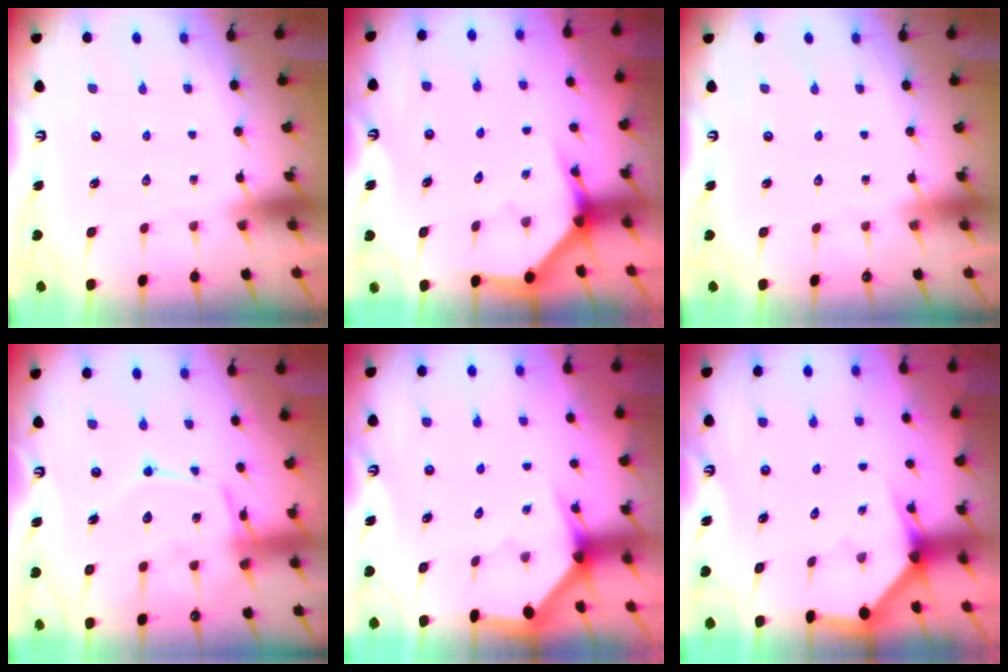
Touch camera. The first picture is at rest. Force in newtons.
{"total": 3.8, "press": 3.8, "slide": 0.2}
{"total": 0.0}
{"total": 14.6, "press": 14.6, "slide": 1.3}
{"total": 3.2, "press": 3.2, "slide": 0.1}
{"total": 2.7, "press": 2.7, "slide": 0.1}